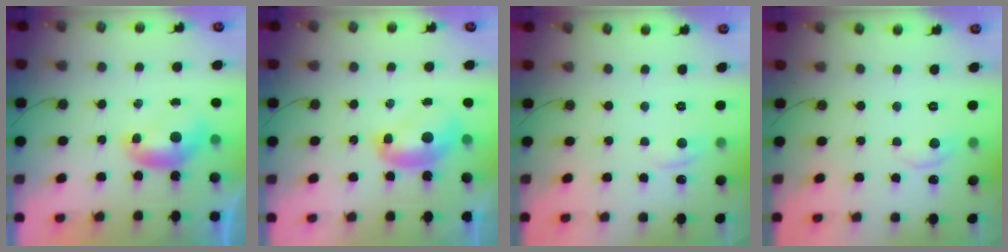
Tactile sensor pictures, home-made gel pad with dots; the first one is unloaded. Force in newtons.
{"total": 2.3, "press": 2.3, "slide": 0.3}
{"total": 1.0, "press": 0.8, "slide": 0.5}
{"total": 0.8, "press": 0.5, "slide": 0.6}